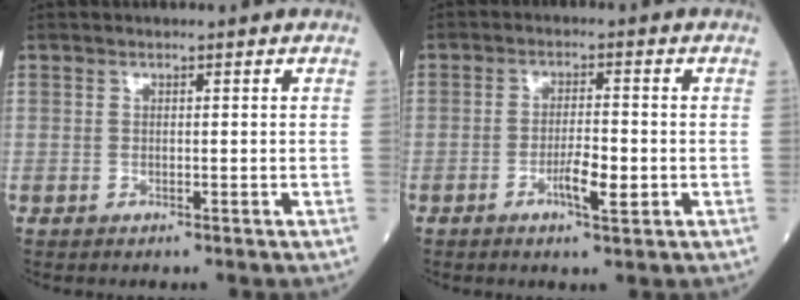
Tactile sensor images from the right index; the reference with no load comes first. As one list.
[{"total": 4.3, "force": [-1.4, 0.7, 4.0], "torque": [-0.070, 0.000, -0.024]}]